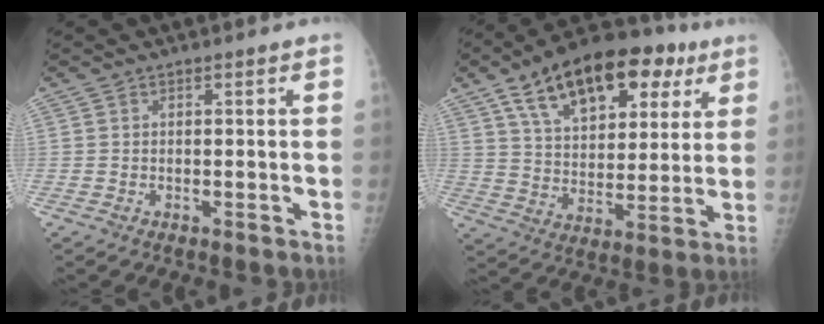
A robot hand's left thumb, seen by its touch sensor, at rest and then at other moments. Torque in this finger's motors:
{"motor_torque": [0.17, 0.55, 1.64, -1.13, 0.30]}